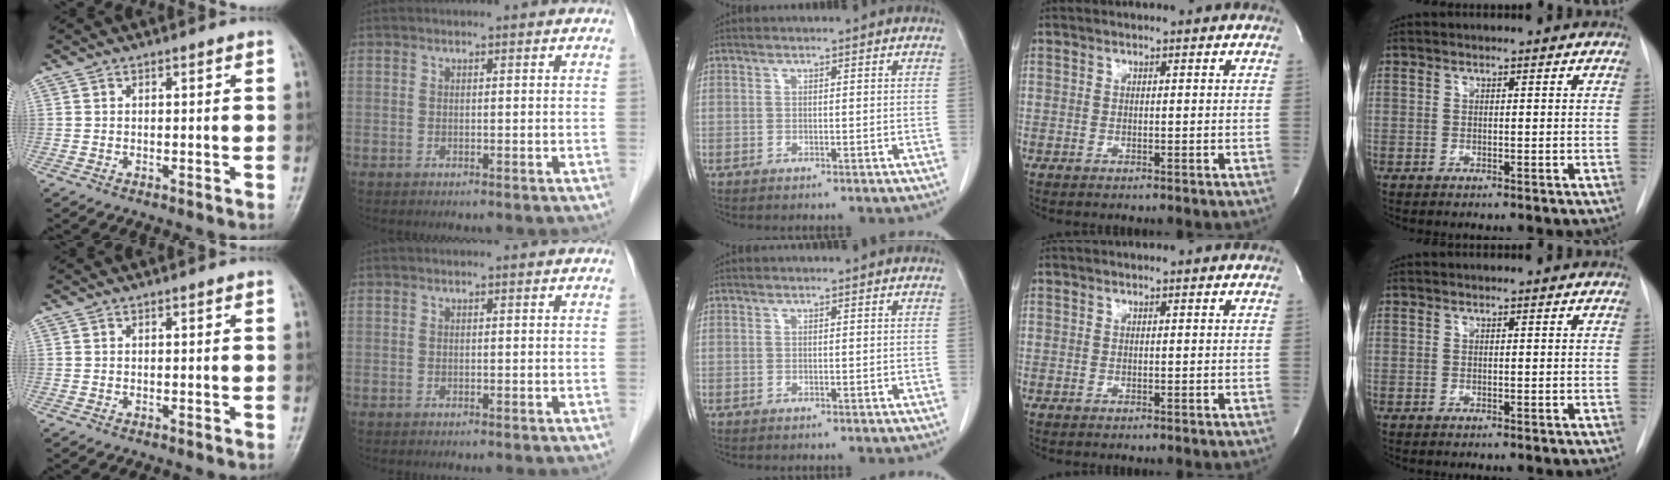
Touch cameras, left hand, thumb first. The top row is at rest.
{}